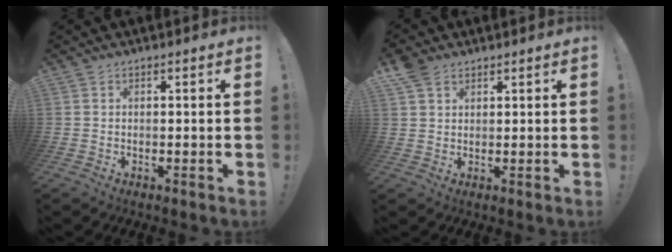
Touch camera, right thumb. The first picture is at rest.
{"total": 4.6, "force": [3.1, 2.8, 2.0], "torque": [-0.032, -0.013, 0.059]}